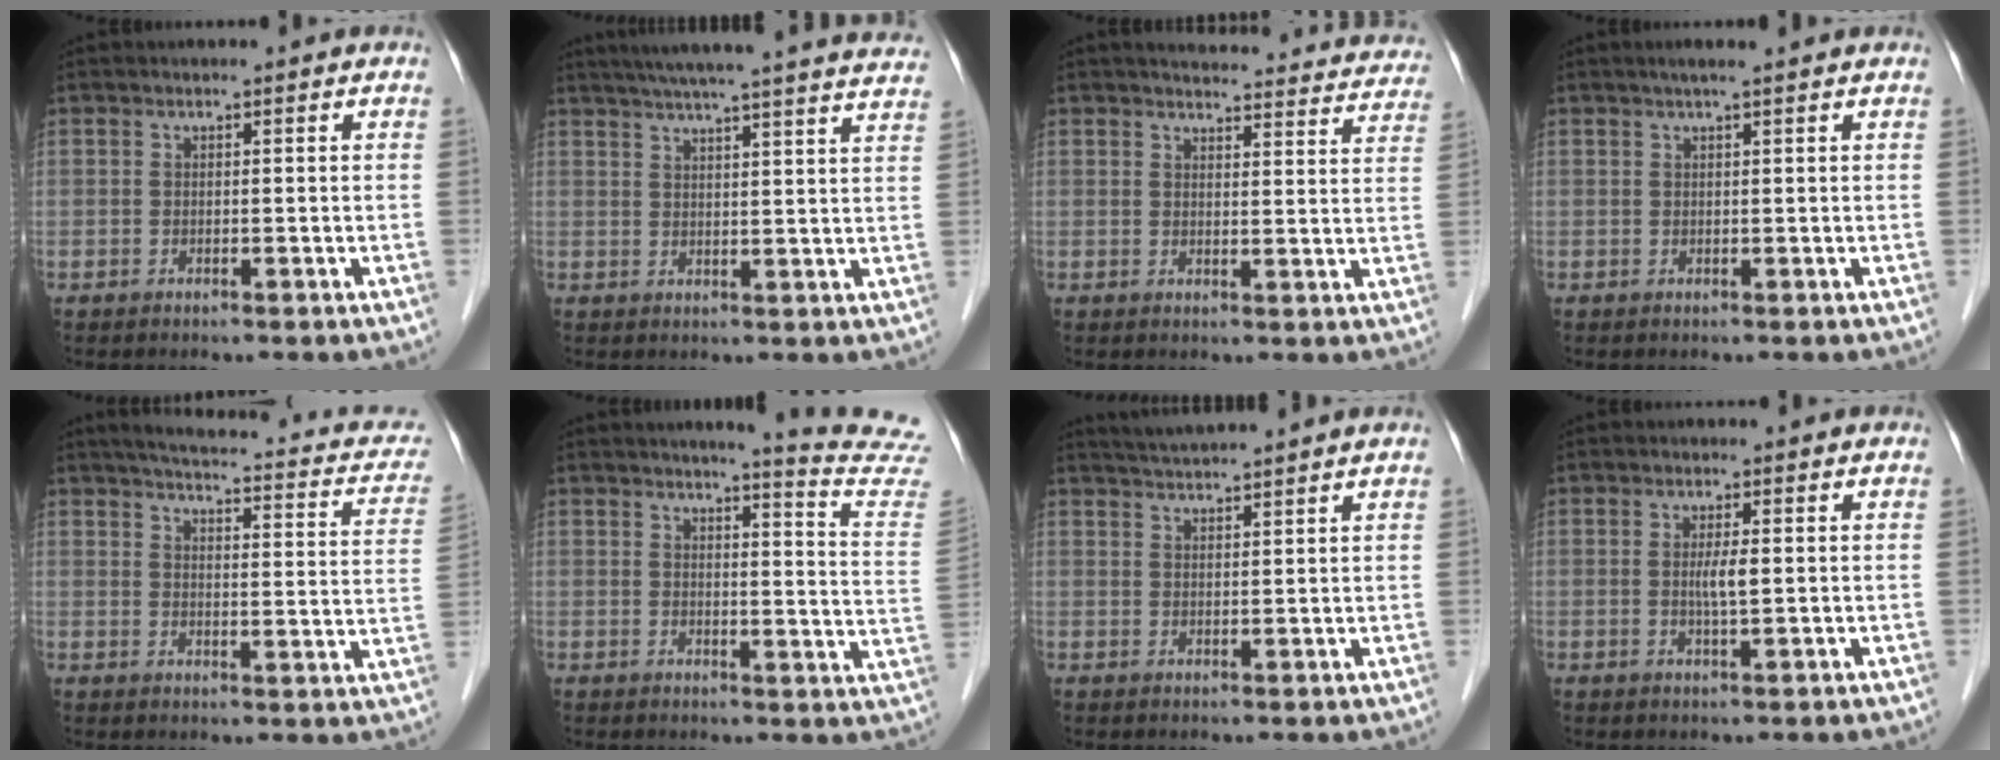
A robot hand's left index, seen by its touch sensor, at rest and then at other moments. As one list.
[{"total": 26.1, "force": [23.5, 0.4, 11.2], "torque": [-0.176, -0.013, 0.290]}, {"total": 22.7, "force": [21.7, 4.2, 5.4], "torque": [-0.054, -0.035, 0.238]}, {"total": 3.4, "force": [2.7, -0.1, 2.1], "torque": [-0.026, 0.024, 0.037]}, {"total": 18.5, "force": [14.7, 4.9, 10.1], "torque": [-0.119, 0.012, 0.157]}, {"total": 13.7, "force": [13.1, -1.4, 3.8], "torque": [-0.041, -0.103, 0.125]}, {"total": 5.9, "force": [5.5, -0.8, 1.9], "torque": [-0.036, 0.026, 0.087]}, {"total": 2.5, "force": [0.1, 0.2, 2.5], "torque": [-0.049, -0.002, 0.002]}]